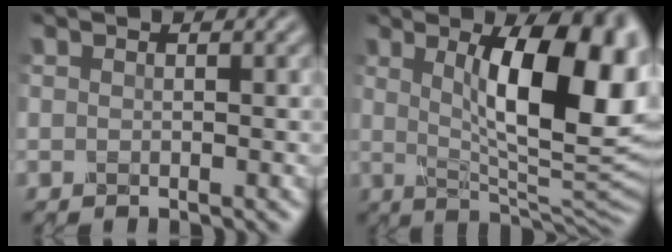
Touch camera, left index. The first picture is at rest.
{"total": 12.4, "force": [2.7, 3.8, 11.5], "torque": [-0.156, -0.002, 0.046]}